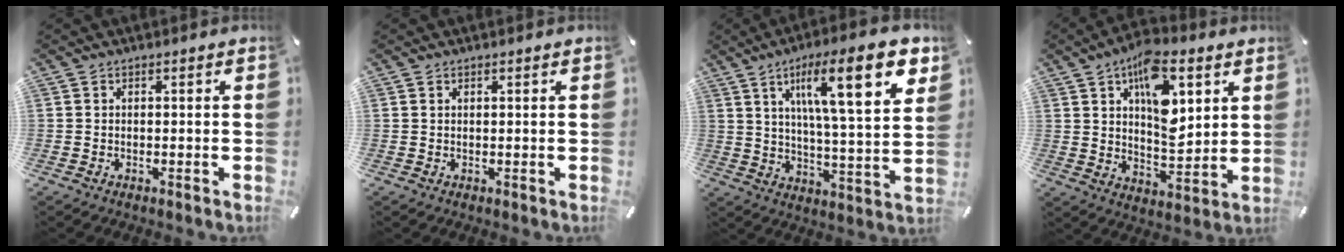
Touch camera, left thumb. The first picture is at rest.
{"total": 0.5, "force": [0.3, 0.0, 0.4], "torque": [-0.008, -0.001, 0.006]}
{"total": 20.0, "force": [10.0, 5.0, 16.5], "torque": [-0.257, -0.040, 0.146]}
{"total": 15.7, "force": [6.8, 8.2, 11.5], "torque": [-0.165, -0.023, 0.116]}